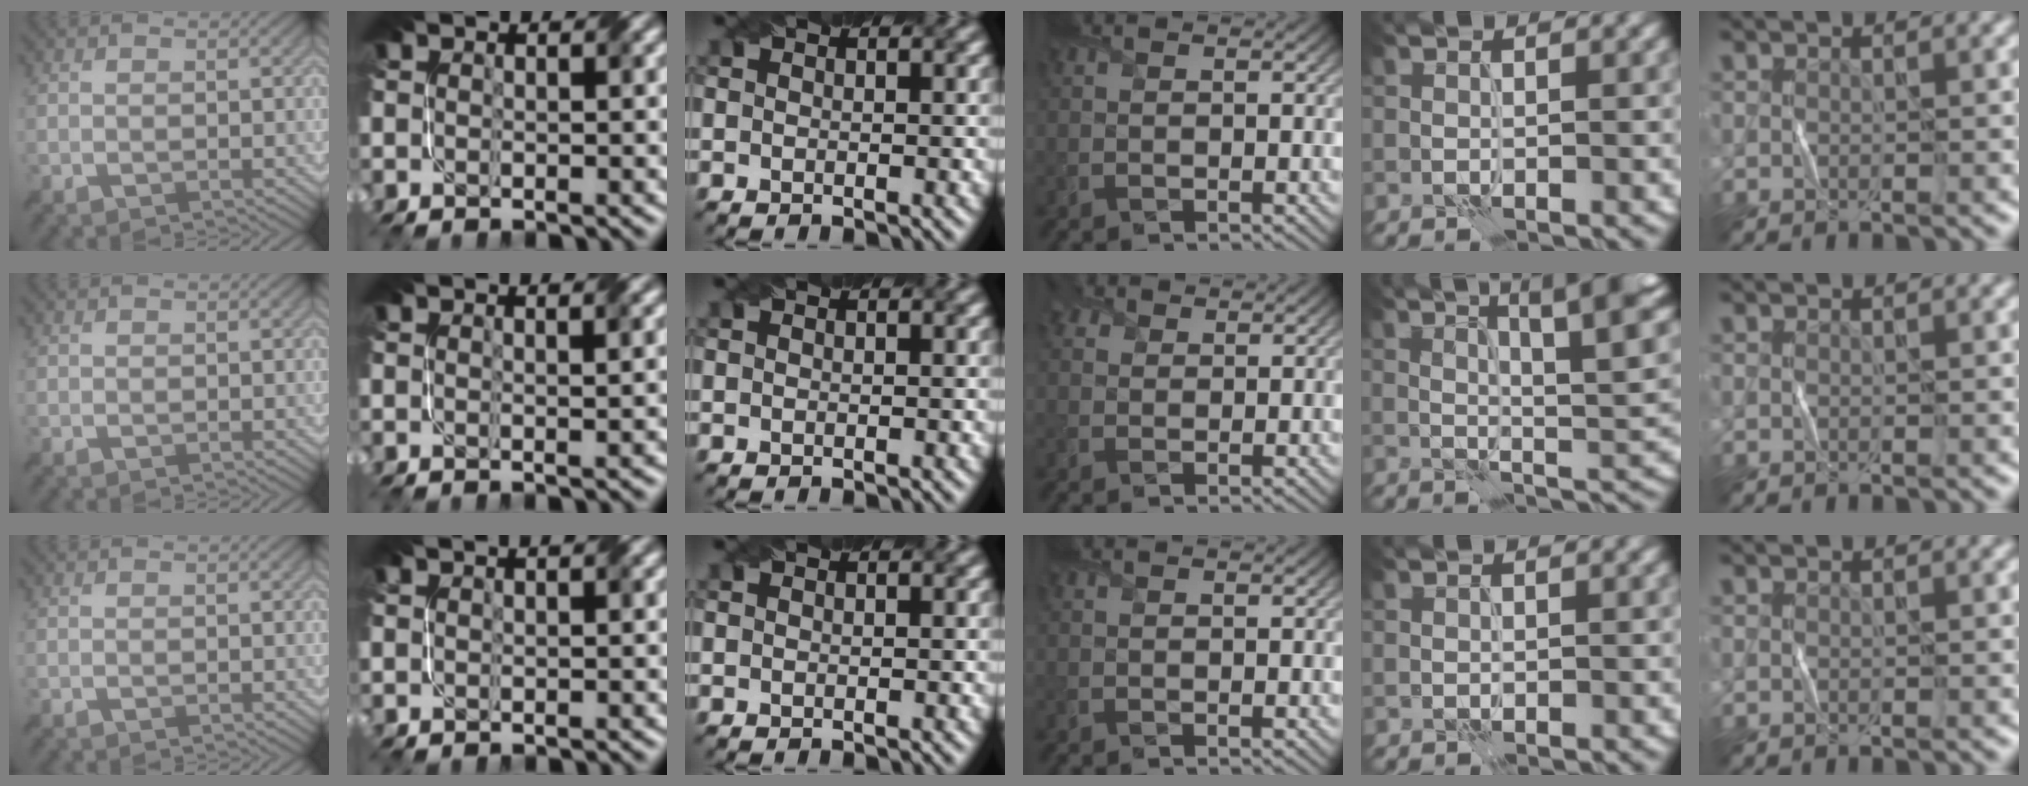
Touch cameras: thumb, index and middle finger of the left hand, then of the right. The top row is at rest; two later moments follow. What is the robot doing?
{"motion": "fold", "object": "bubble wrap"}